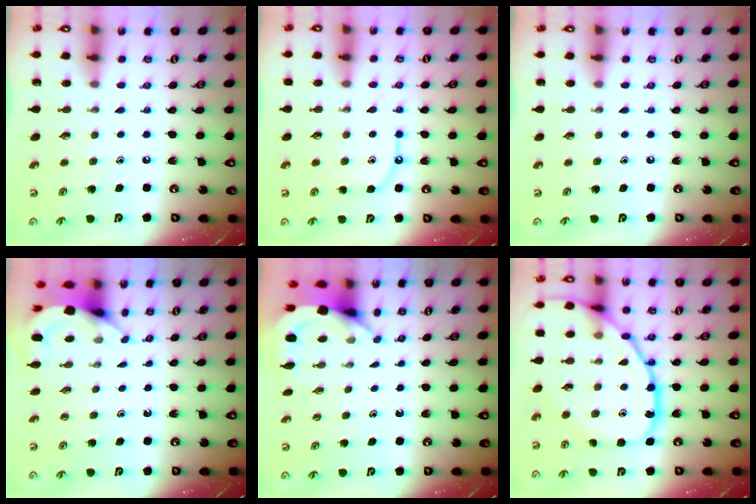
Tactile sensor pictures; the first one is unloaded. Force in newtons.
{"total": 7.6, "press": 7.5, "slide": 0.8}
{"total": 0.0}
{"total": 3.7, "press": 3.7, "slide": 0.3}
{"total": 3.5, "press": 3.5, "slide": 0.2}
{"total": 18.1, "press": 18.1, "slide": 1.0}